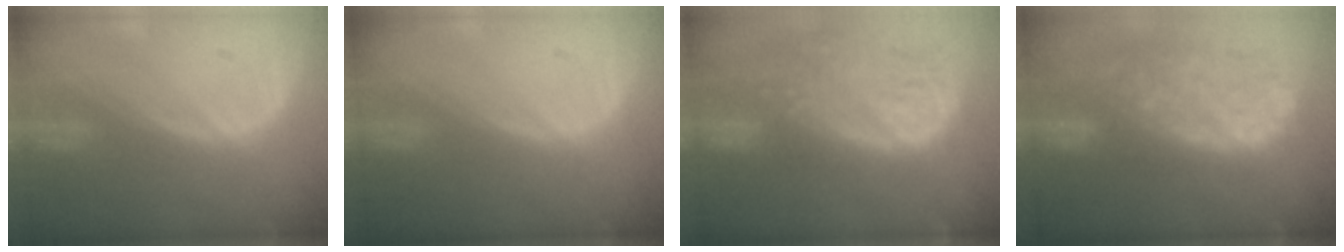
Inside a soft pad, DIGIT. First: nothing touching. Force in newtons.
{"total": 0.0}
{"total": 14.4, "press": 11.8, "slide": 8.2}
{"total": 12.7, "press": 10.5, "slide": 7.1}